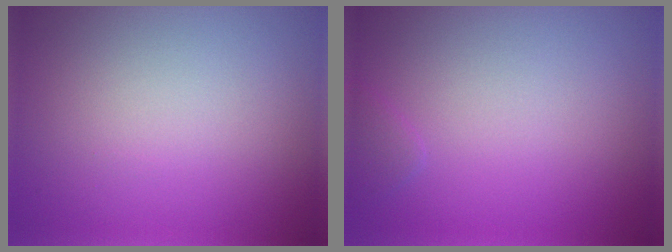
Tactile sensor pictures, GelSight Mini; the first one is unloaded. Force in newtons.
{"total": 0.8, "press": 0.8, "slide": 0.1}